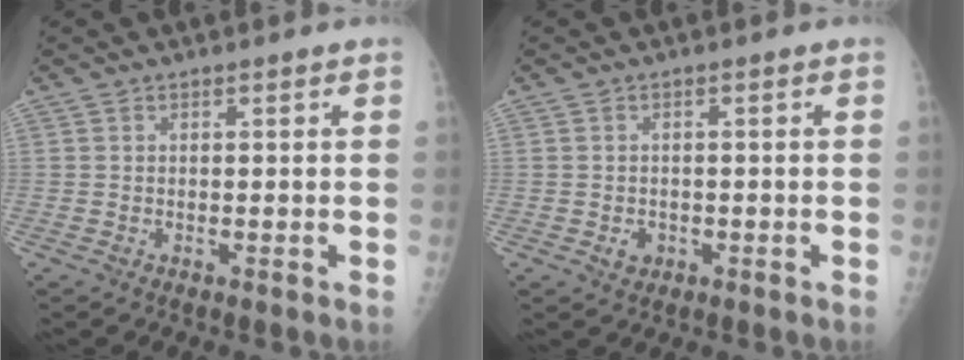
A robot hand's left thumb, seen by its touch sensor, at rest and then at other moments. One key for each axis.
{"total": 2.1, "fx": -0.6, "fy": 1.8, "fz": 0.9, "tx": -0.005, "ty": 0.003, "tz": -0.004}